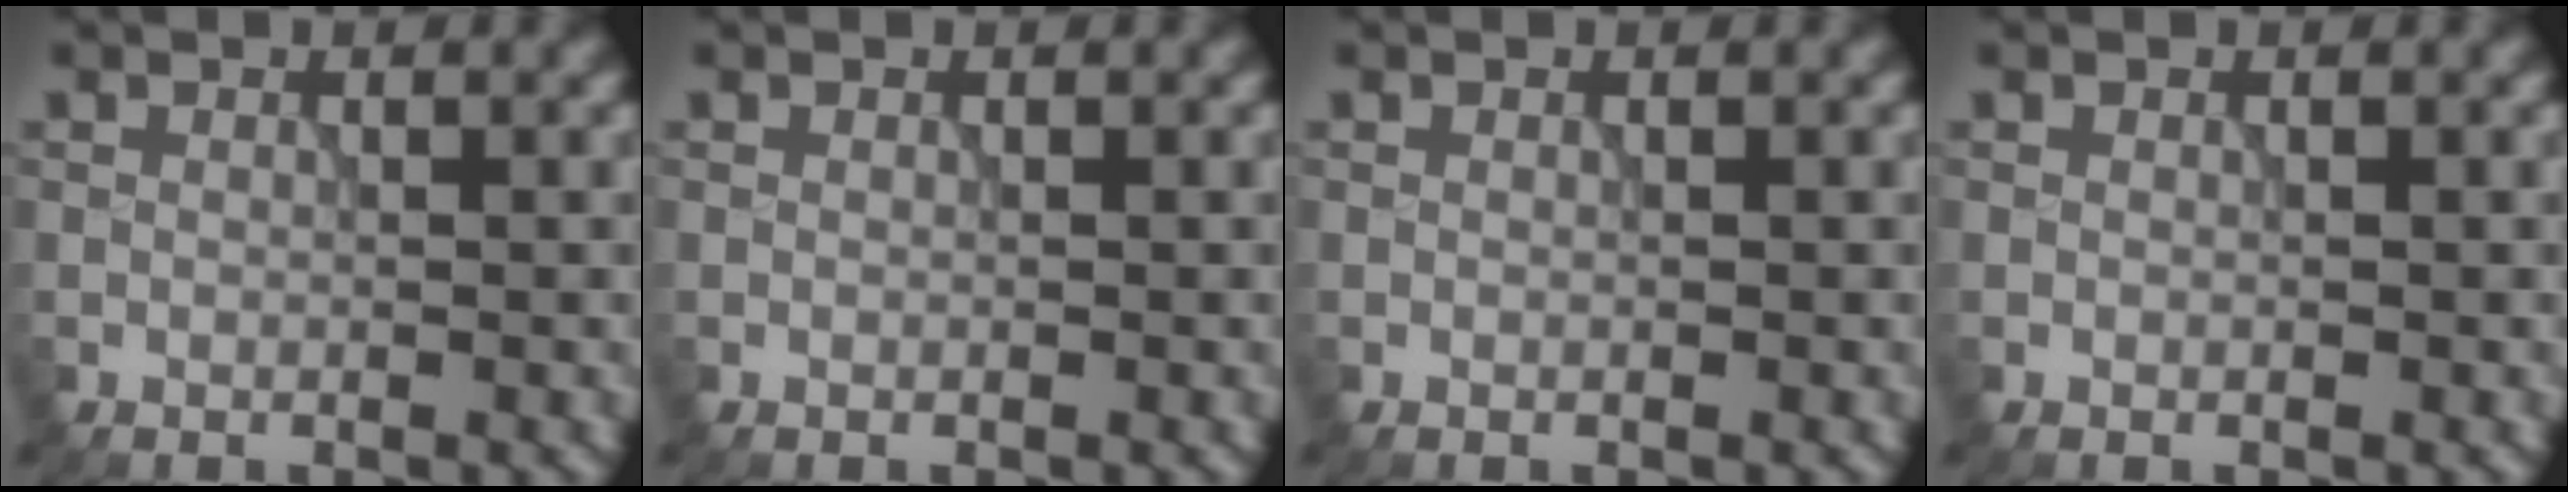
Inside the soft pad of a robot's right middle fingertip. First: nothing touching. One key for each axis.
{"total": 0.0}
{"total": 0.0}
{"total": 0.0}